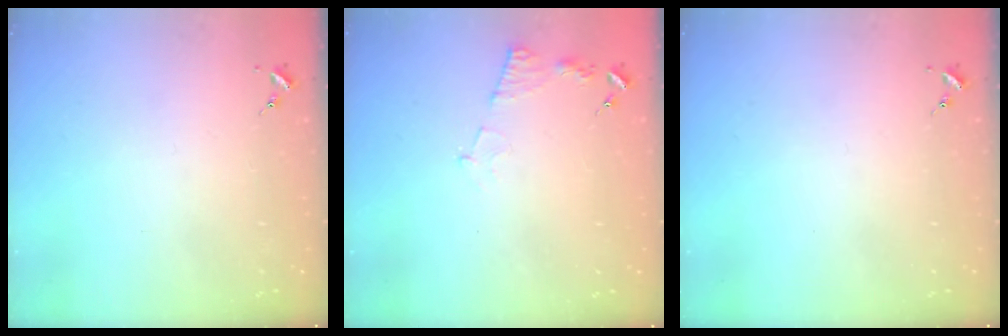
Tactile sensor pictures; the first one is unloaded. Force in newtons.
{"total": 6.5, "press": 6.4, "slide": 1.1}
{"total": 0.0}